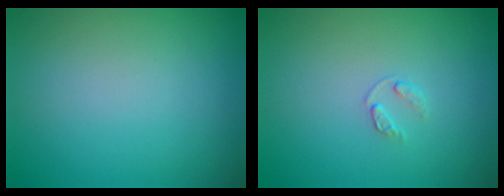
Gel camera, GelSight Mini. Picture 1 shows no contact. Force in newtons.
{"total": 0.8, "press": 0.5, "slide": 0.6}